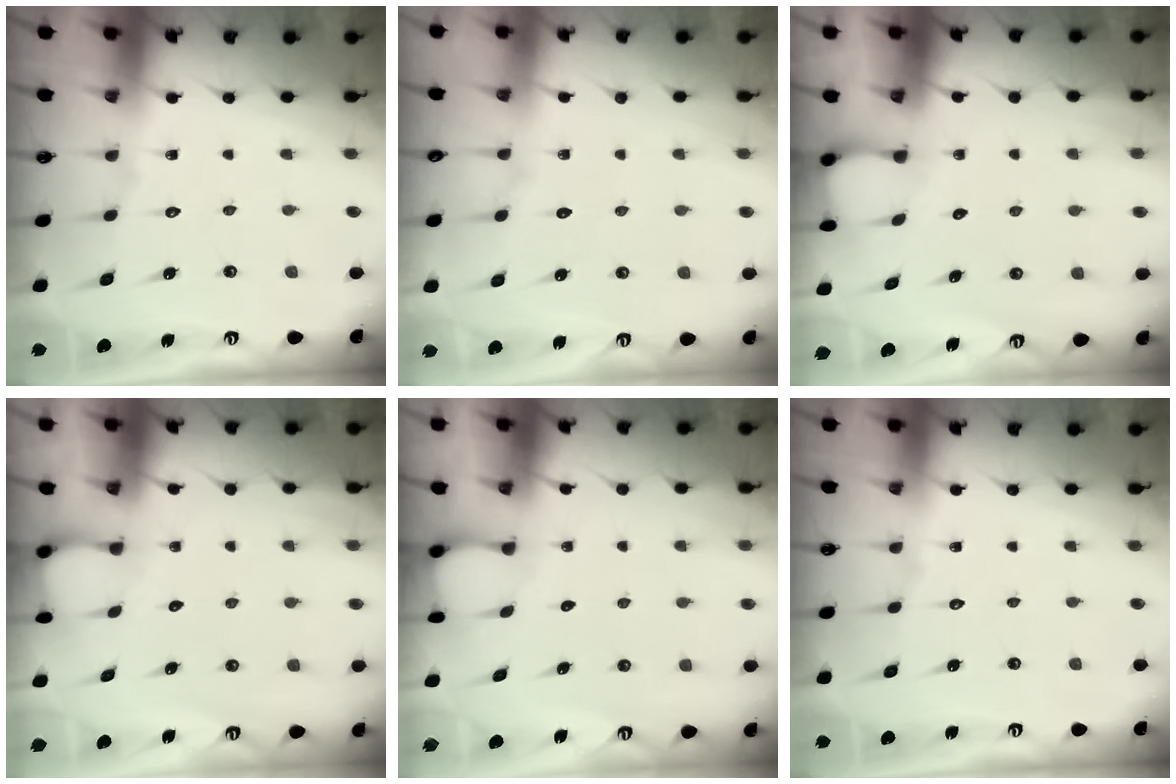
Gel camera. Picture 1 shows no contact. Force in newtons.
{"total": 3.6, "press": 3.6, "slide": 0.4}
{"total": 2.1, "press": 2.1, "slide": 0.3}
{"total": 2.1, "press": 2.1, "slide": 0.3}
{"total": 2.3, "press": 2.2, "slide": 0.4}
{"total": 0.0}